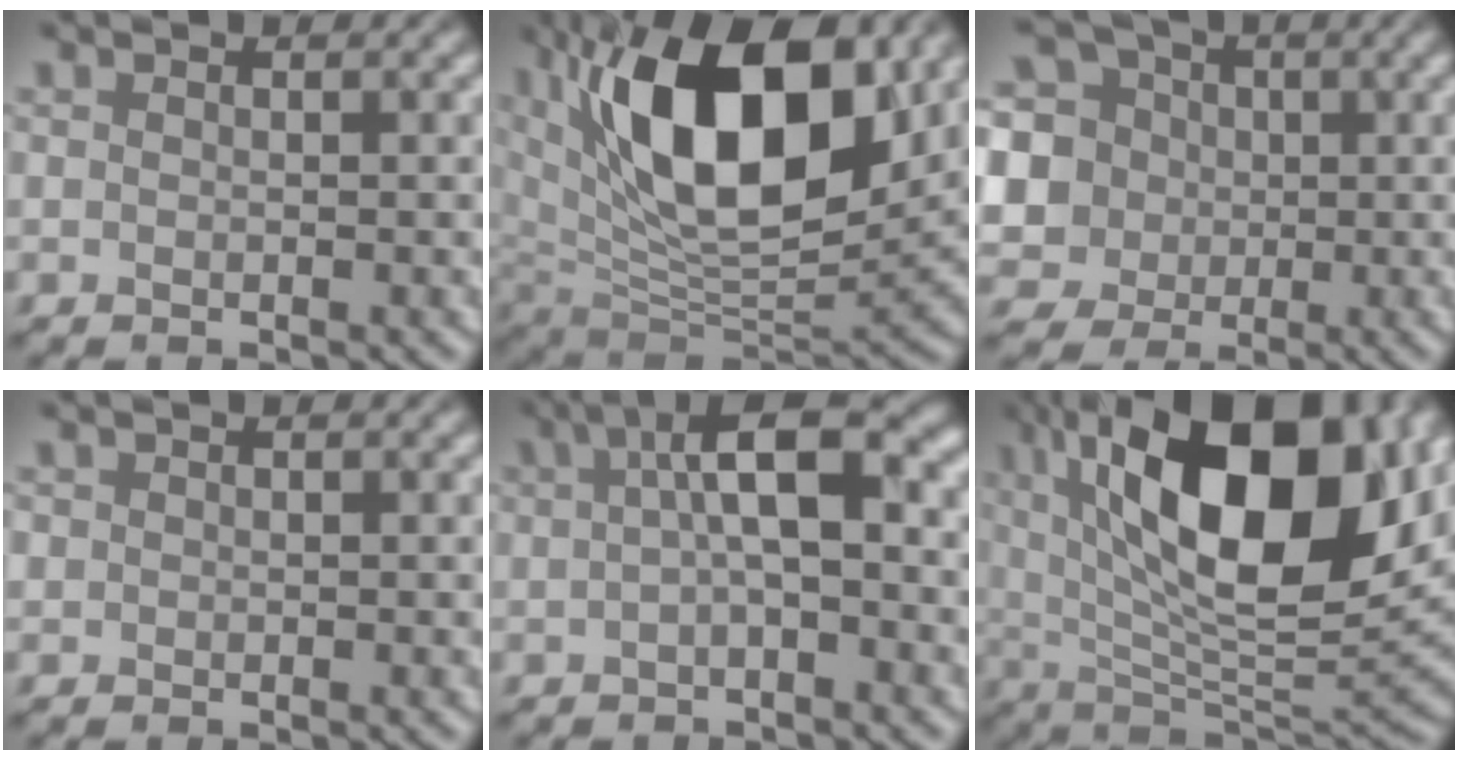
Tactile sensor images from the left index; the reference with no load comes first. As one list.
[{"total": 15.2, "force": [5.2, 7.2, 12.3], "torque": [-0.197, 0.003, 0.085]}, {"total": 11.8, "force": [1.9, 10.6, 4.9], "torque": [-0.145, 0.031, 0.019]}, {"total": 0.6, "force": [0.1, 0.5, 0.1], "torque": [0.000, -0.001, 0.002]}, {"total": 6.4, "force": [1.0, 2.6, 5.8], "torque": [-0.100, 0.017, 0.011]}, {"total": 16.8, "force": [5.9, 6.5, 14.3], "torque": [-0.236, 0.011, 0.094]}]